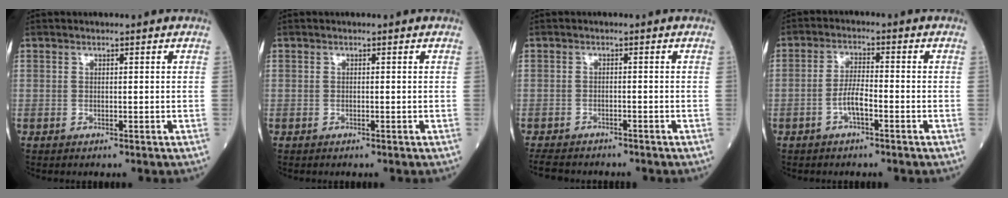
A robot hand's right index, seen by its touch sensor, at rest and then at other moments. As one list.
[{"total": 0.0}, {"total": 5.5, "force": [-4.7, 2.2, 1.6], "torque": [-0.024, -0.006, -0.071]}, {"total": 4.8, "force": [-2.1, 0.9, 4.1], "torque": [-0.085, 0.011, -0.041]}]